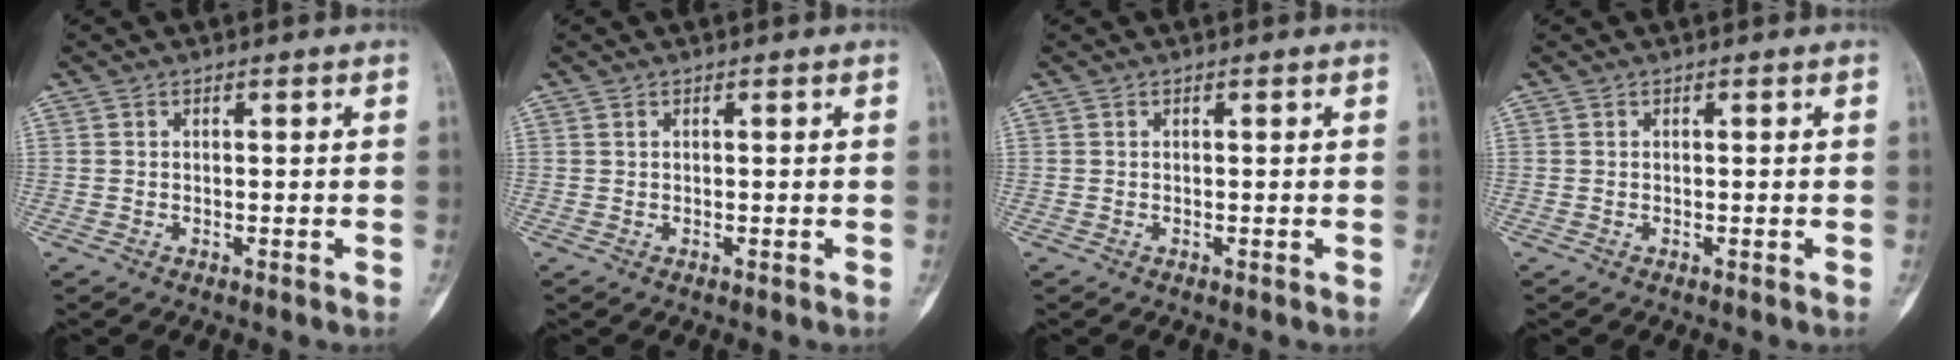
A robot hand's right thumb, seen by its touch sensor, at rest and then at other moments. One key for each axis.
{"total": 0.0}
{"total": 0.0}
{"total": 0.0}